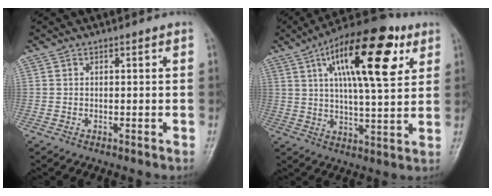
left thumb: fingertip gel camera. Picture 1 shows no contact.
{"total": 20.3, "force": [8.3, 7.1, 17.2], "torque": [-0.253, -0.012, 0.126]}